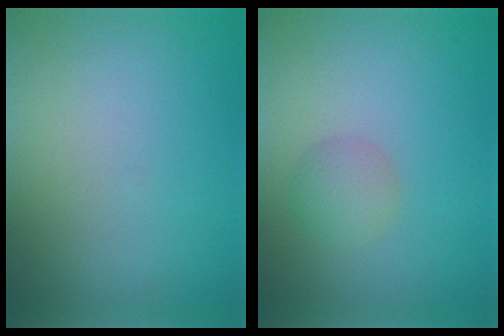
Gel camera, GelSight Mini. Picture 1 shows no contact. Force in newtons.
{"total": 1.9, "press": 1.9, "slide": 0.0}